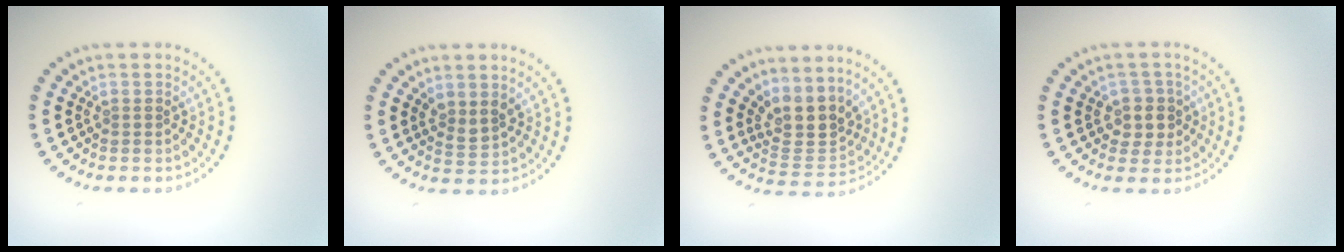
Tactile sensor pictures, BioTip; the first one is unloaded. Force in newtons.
{"total": 1.7, "press": 1.4, "slide": 1.0}
{"total": 3.7, "press": 3.1, "slide": 2.0}
{"total": 2.5, "press": 2.2, "slide": 1.2}